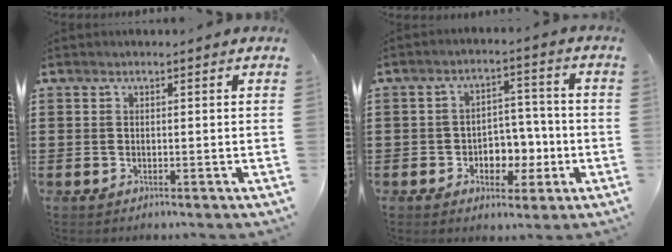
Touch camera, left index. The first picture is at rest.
{"total": 5.3, "force": [-1.6, 4.2, 2.9], "torque": [-0.053, 0.010, -0.031]}